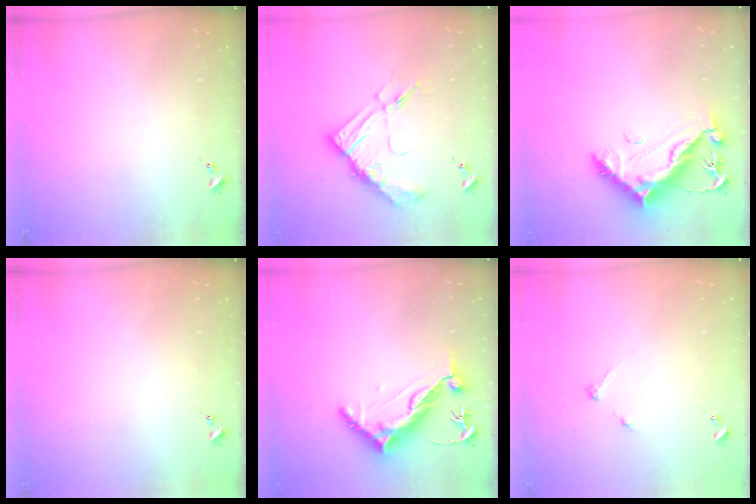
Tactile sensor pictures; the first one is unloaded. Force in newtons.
{"total": 14.1, "press": 14.0, "slide": 1.1}
{"total": 13.0, "press": 12.9, "slide": 1.6}
{"total": 0.0}
{"total": 10.7, "press": 10.6, "slide": 1.2}
{"total": 2.7, "press": 2.7, "slide": 0.3}